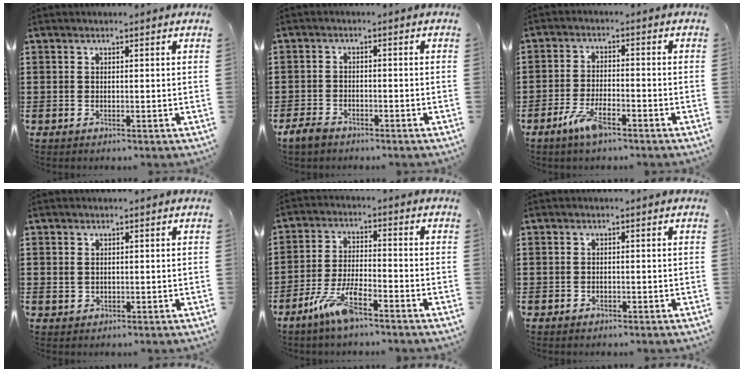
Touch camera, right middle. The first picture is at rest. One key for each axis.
{"total": 2.7, "fx": -2.2, "fy": 1.2, "fz": 1.1, "tx": -0.035, "ty": 0.002, "tz": -0.048}
{"total": 5.4, "fx": -3.4, "fy": 1.6, "fz": 3.9, "tx": -0.087, "ty": -0.001, "tz": -0.067}
{"total": 1.1, "fx": 0.3, "fy": 1.1, "fz": 0.3, "tx": -0.009, "ty": 0.007, "tz": 0.005}
{"total": 8.0, "fx": -5.3, "fy": 1.3, "fz": 5.8, "tx": -0.131, "ty": -0.008, "tz": -0.102}
{"total": 1.0, "fx": -0.5, "fy": 0.8, "fz": 0.1, "tx": -0.003, "ty": 0.003, "tz": -0.013}